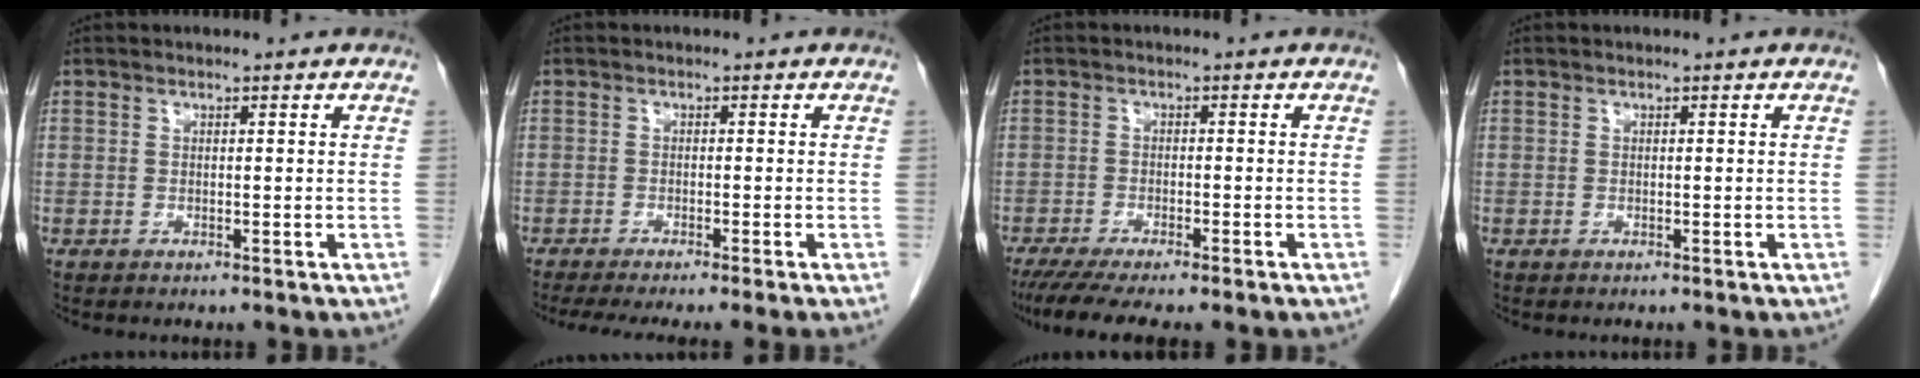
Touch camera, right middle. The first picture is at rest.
{"total": 8.0, "force": [-6.7, -0.9, 4.4], "torque": [-0.046, -0.018, -0.102]}
{"total": 8.3, "force": [-6.7, 0.7, 4.9], "torque": [-0.071, -0.015, -0.103]}
{"total": 0.0}